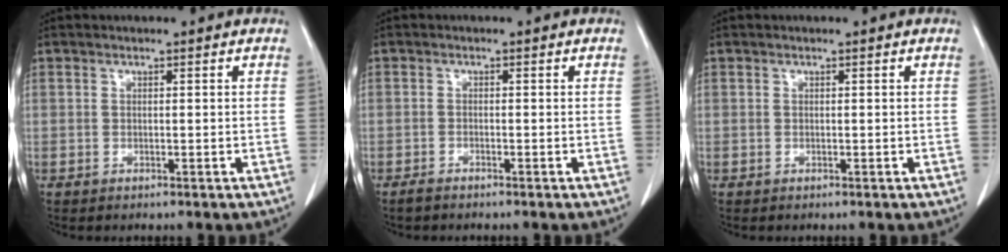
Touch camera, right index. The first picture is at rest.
{"total": 1.1, "force": [-1.0, 0.2, 0.4], "torque": [-0.013, -0.002, -0.019]}
{"total": 0.0}